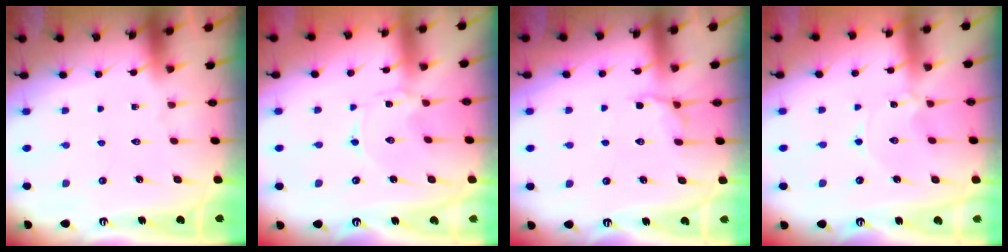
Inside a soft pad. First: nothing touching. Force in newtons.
{"total": 0.0}
{"total": 6.2, "press": 5.9, "slide": 2.1}
{"total": 0.0}